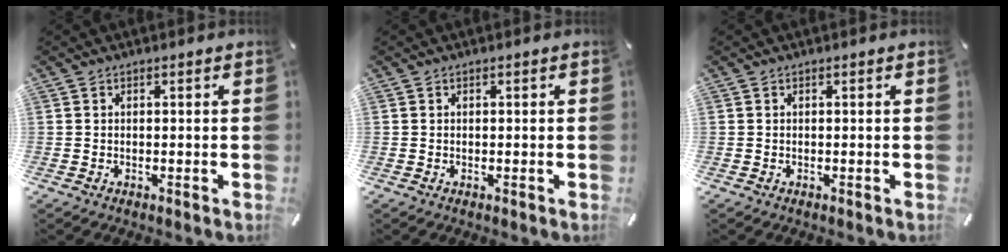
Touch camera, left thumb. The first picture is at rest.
{"total": 0.0}
{"total": 0.0}